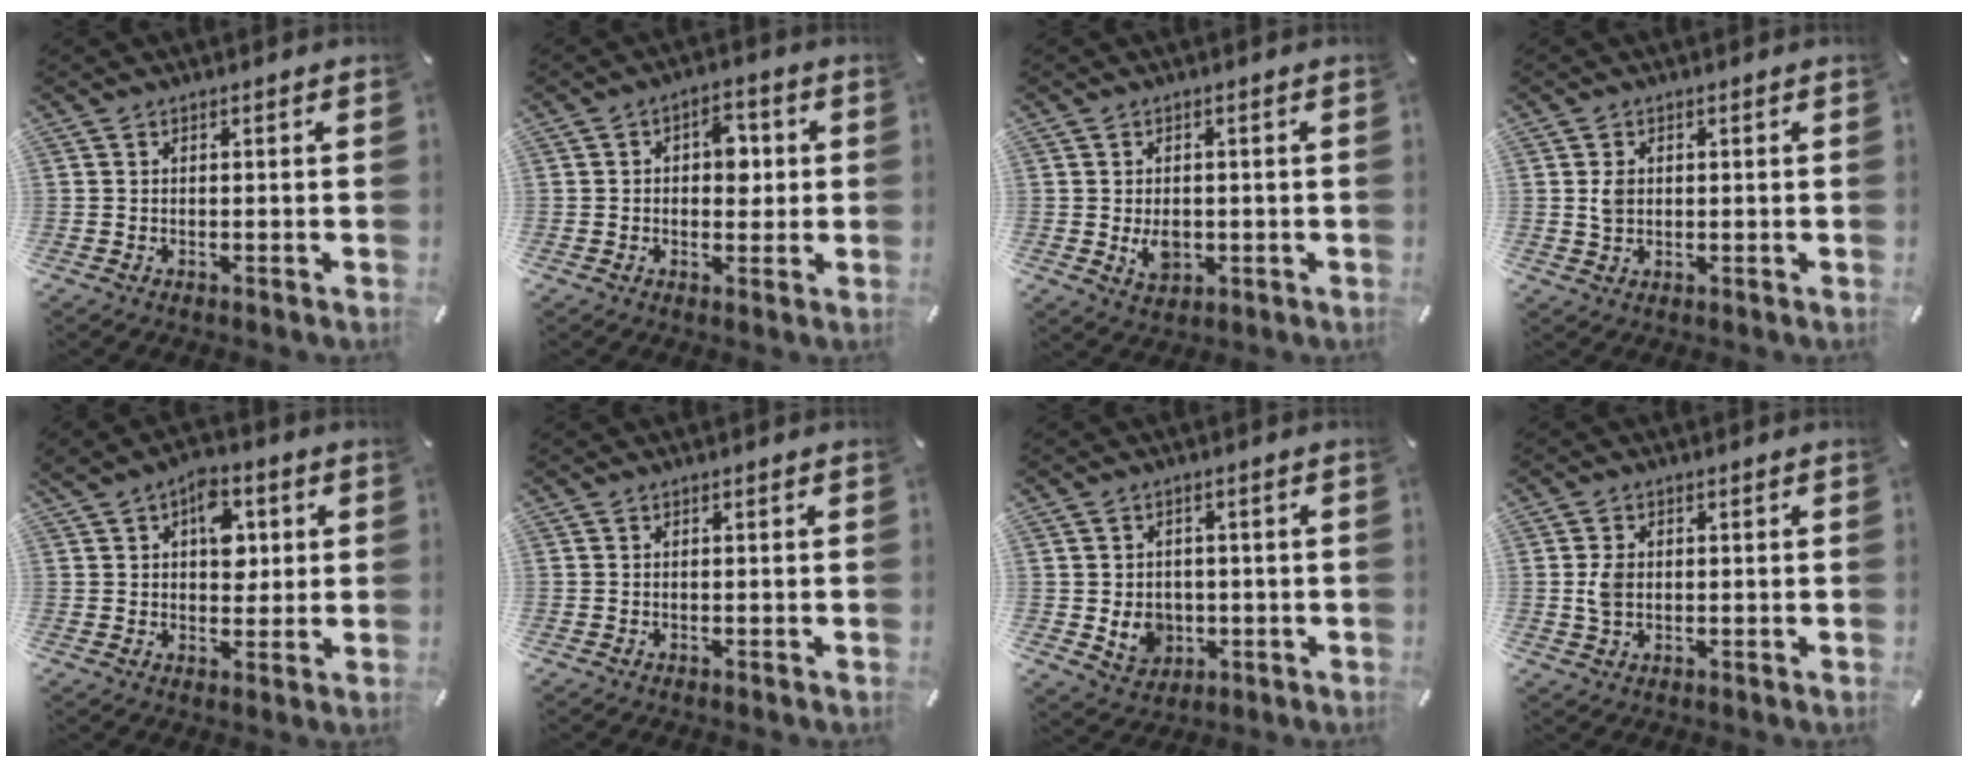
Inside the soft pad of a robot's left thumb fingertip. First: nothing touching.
{"total": 6.4, "force": [0.4, 4.4, 4.6], "torque": [-0.050, 0.000, -0.003]}
{"total": 4.8, "force": [-0.7, 3.6, 3.2], "torque": [-0.052, -0.005, -0.014]}
{"total": 2.9, "force": [0.5, 2.4, 1.5], "torque": [-0.026, 0.002, 0.006]}
{"total": 9.1, "force": [2.5, 6.4, 5.9], "torque": [-0.067, -0.002, 0.038]}
{"total": 0.0}
{"total": 6.7, "force": [-0.8, 6.0, 2.7], "torque": [-0.043, 0.004, -0.012]}
{"total": 4.2, "force": [0.2, 3.2, 2.8], "torque": [-0.052, 0.002, 0.002]}